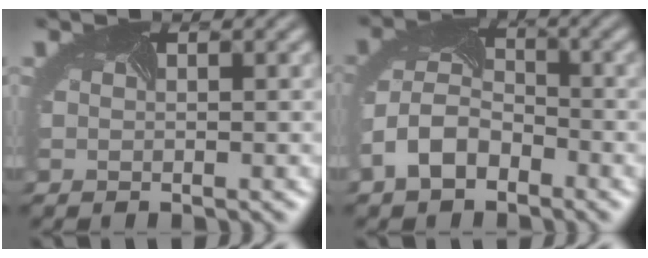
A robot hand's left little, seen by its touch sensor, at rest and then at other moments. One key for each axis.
{"total": 5.1, "fx": -2.8, "fy": 3.1, "fz": 2.9, "tx": -0.072, "ty": 0.000, "tz": -0.061}